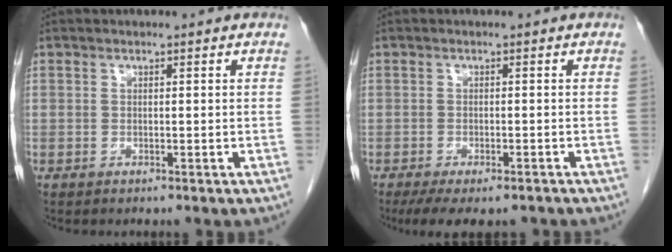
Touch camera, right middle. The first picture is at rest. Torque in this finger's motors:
{"motor_torque": [0.79, -0.54, 0.12, 0.06]}